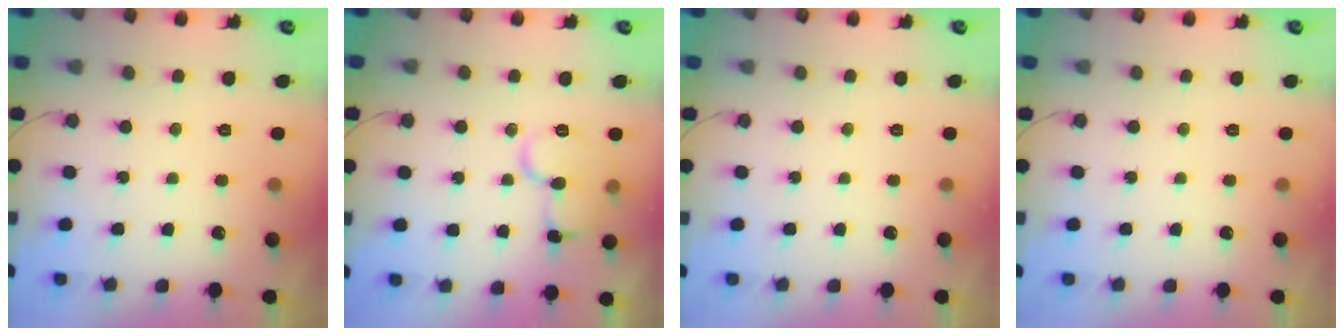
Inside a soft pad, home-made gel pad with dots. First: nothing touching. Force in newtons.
{"total": 10.5, "press": 10.5, "slide": 1.1}
{"total": 0.0}
{"total": 0.0}